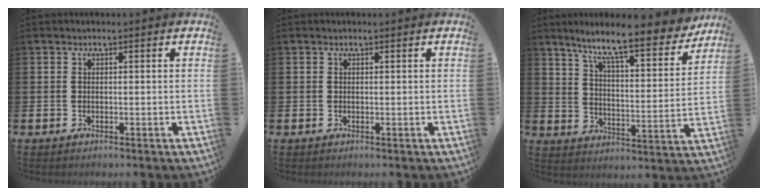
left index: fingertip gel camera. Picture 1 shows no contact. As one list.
[{"total": 0.0}, {"total": 10.0, "force": [8.7, 1.3, 4.9], "torque": [-0.116, -0.058, 0.142]}]